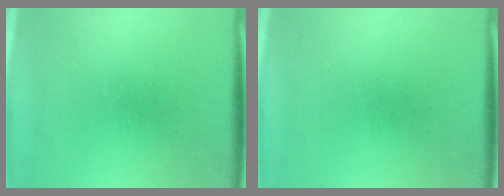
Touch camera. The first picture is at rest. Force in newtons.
{"total": 0.0}